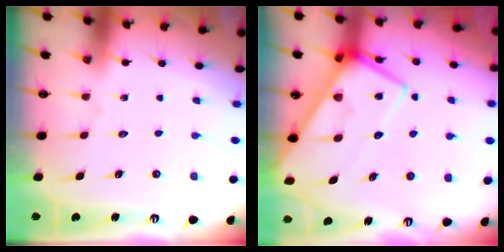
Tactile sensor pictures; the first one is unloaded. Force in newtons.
{"total": 13.1, "press": 13.0, "slide": 1.4}